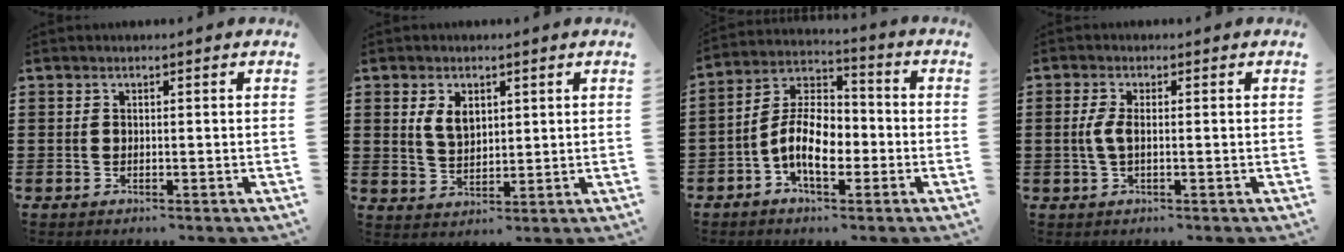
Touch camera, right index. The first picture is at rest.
{"total": 3.9, "force": [1.6, 2.5, 2.6], "torque": [-0.059, 0.008, 0.029]}
{"total": 9.5, "force": [-2.9, 5.0, 7.6], "torque": [-0.166, 0.006, -0.059]}
{"total": 3.1, "force": [-0.2, 1.0, 2.9], "torque": [-0.076, -0.007, -0.011]}